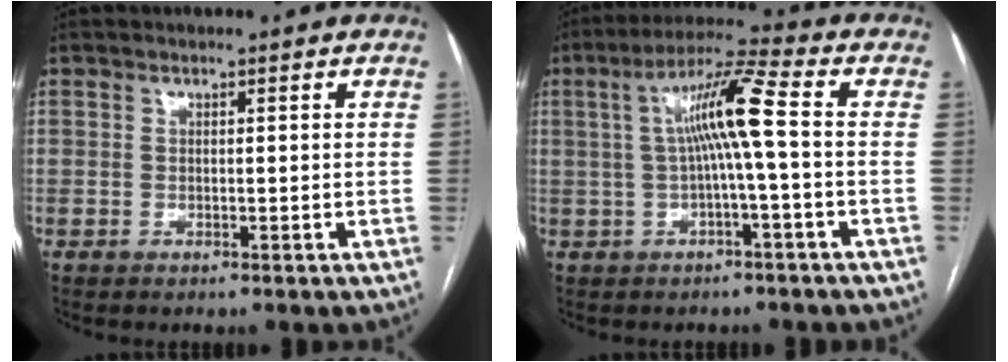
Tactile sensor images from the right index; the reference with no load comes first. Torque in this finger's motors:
{"motor_torque": [1.18, -0.01, 0.44, 0.14]}